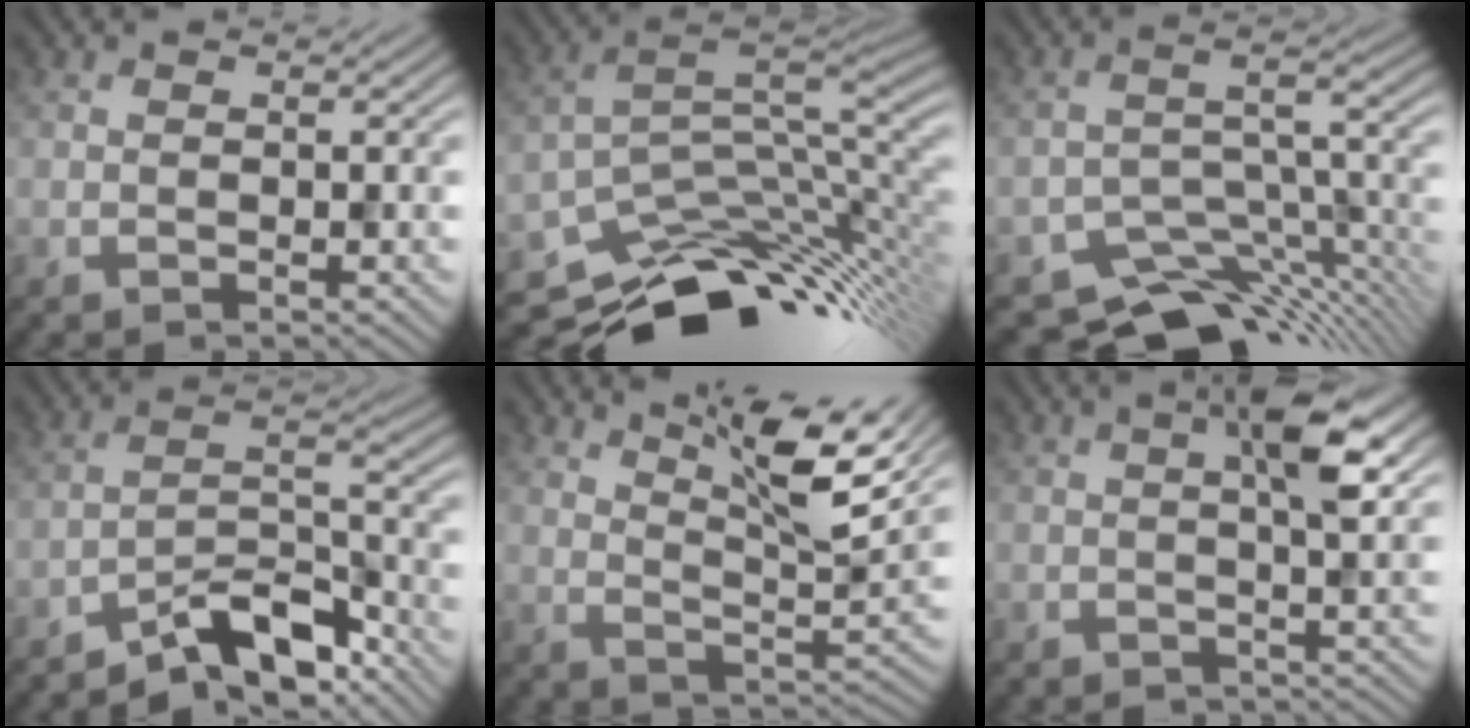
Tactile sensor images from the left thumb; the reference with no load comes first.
{"total": 12.4, "force": [-5.9, 5.9, 9.2], "torque": [-0.162, -0.026, -0.096]}
{"total": 10.7, "force": [-8.6, 3.7, 5.1], "torque": [-0.083, -0.020, -0.131]}
{"total": 9.6, "force": [-7.4, 2.8, 5.5], "torque": [-0.078, 0.012, -0.145]}
{"total": 10.4, "force": [6.7, 2.3, 7.7], "torque": [-0.129, -0.008, 0.112]}
{"total": 4.7, "force": [1.2, 0.9, 4.5], "torque": [-0.070, 0.012, 0.014]}